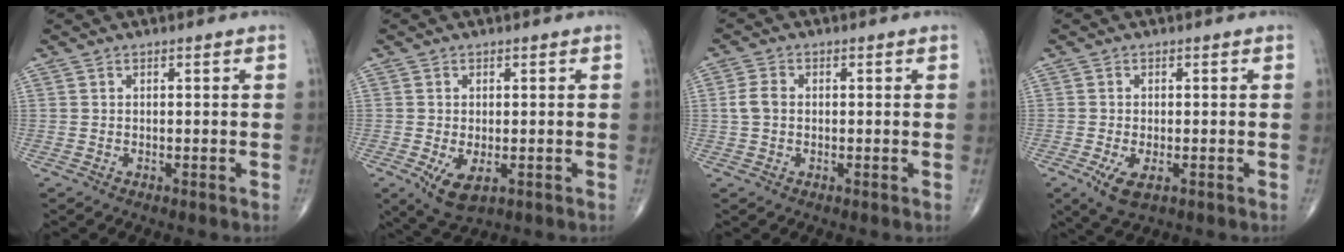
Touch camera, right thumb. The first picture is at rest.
{"total": 5.4, "force": [-1.5, 2.7, 4.5], "torque": [-0.081, -0.013, -0.018]}
{"total": 3.2, "force": [0.0, 2.3, 2.2], "torque": [-0.050, 0.009, -0.003]}
{"total": 4.5, "force": [-1.7, 2.0, 3.7], "torque": [-0.072, -0.010, -0.027]}